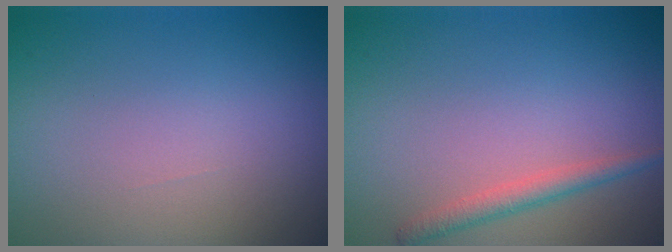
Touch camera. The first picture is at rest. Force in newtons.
{"total": 1.8, "press": 1.8, "slide": 0.1}